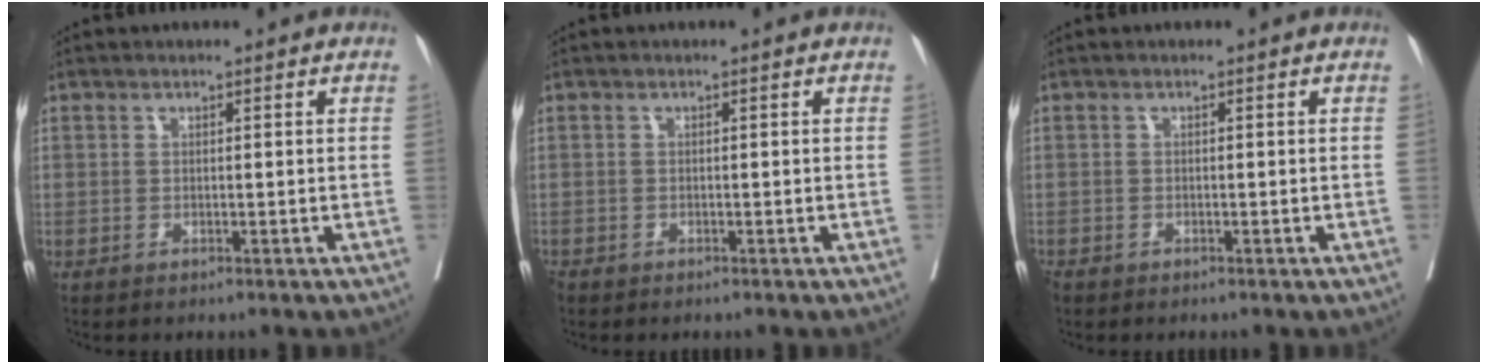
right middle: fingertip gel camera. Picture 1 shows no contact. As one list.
[{"total": 1.3, "force": [-1.0, 0.8, 0.3], "torque": [-0.012, -0.002, -0.019]}, {"total": 1.3, "force": [-1.0, 0.8, 0.3], "torque": [-0.011, -0.002, -0.018]}]